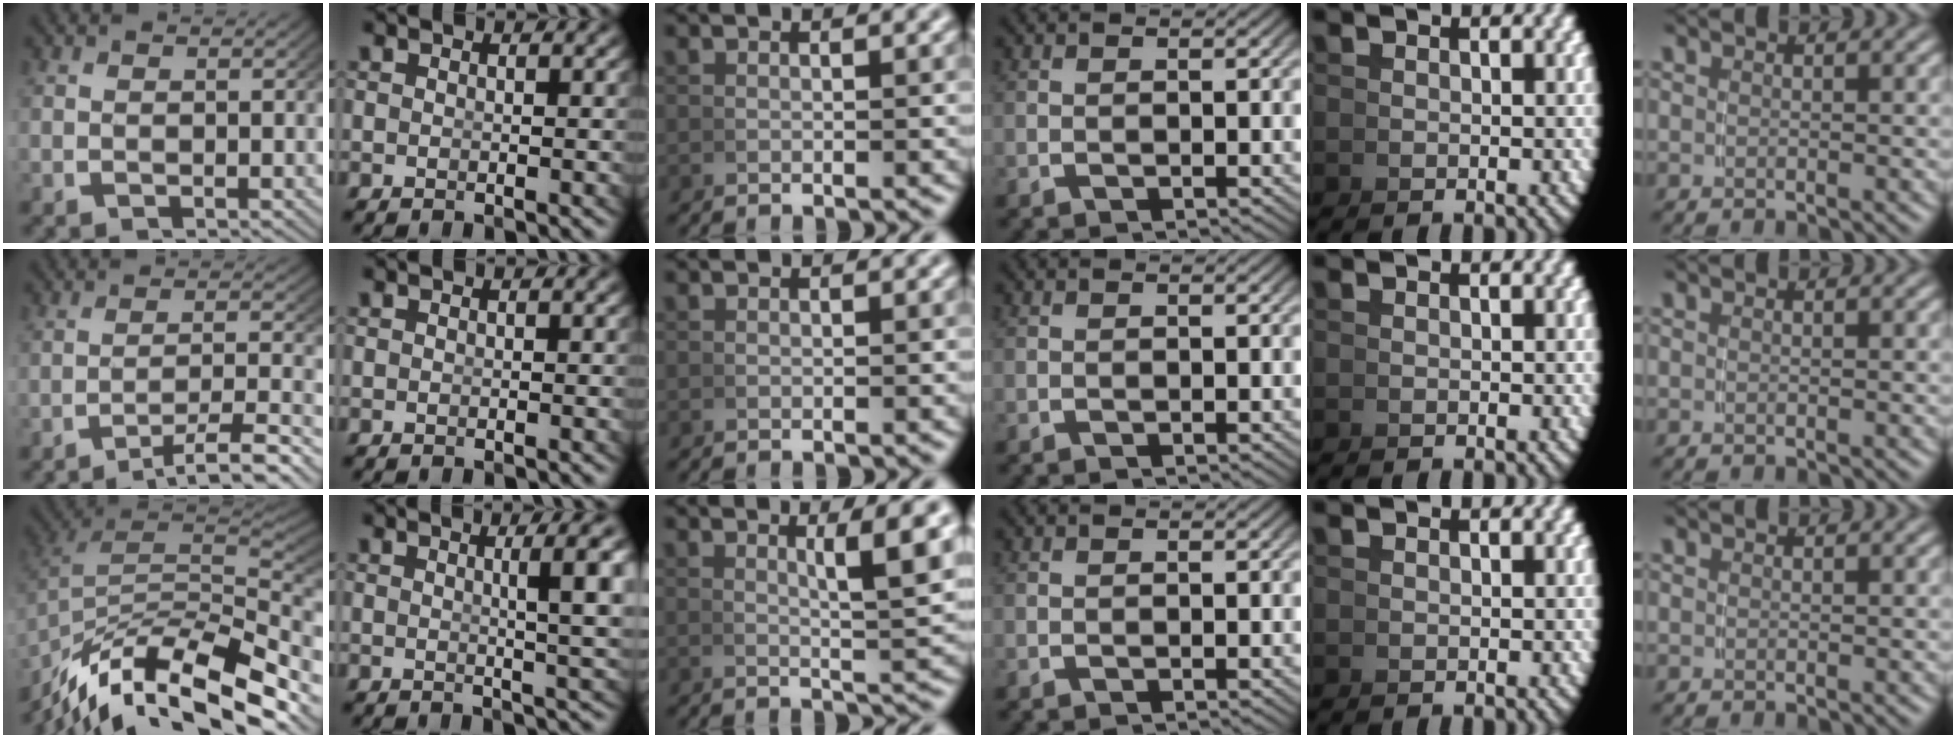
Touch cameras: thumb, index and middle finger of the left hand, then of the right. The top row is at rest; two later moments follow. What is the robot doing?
{"motion": "lift_and_place", "object": "cup"}